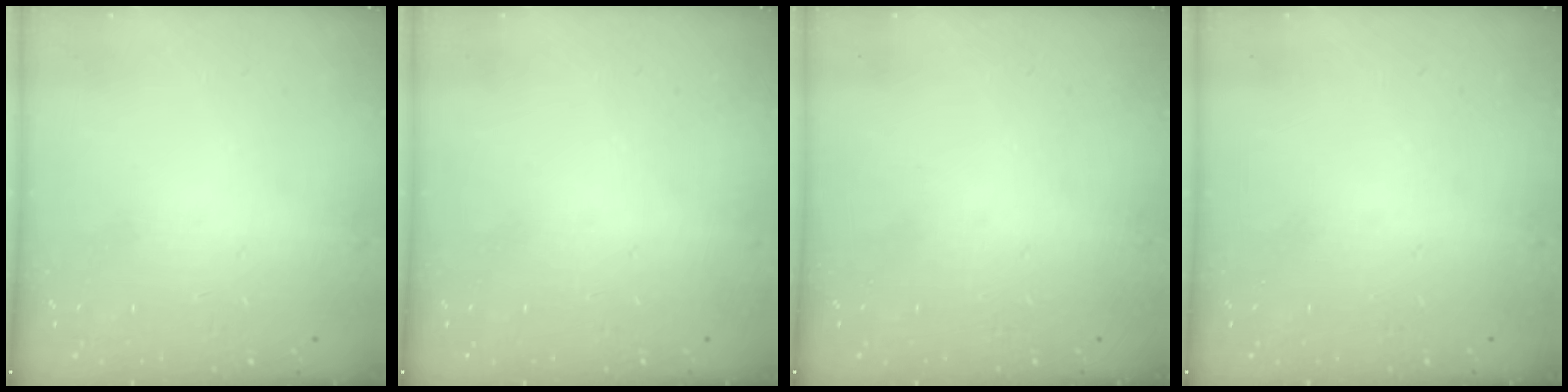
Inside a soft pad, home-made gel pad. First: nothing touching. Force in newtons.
{"total": 0.0}
{"total": 0.0}
{"total": 0.0}